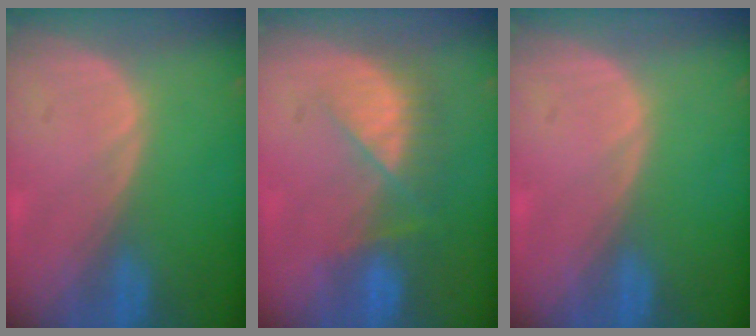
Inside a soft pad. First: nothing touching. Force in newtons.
{"total": 7.5, "press": 6.7, "slide": 3.4}
{"total": 0.0}